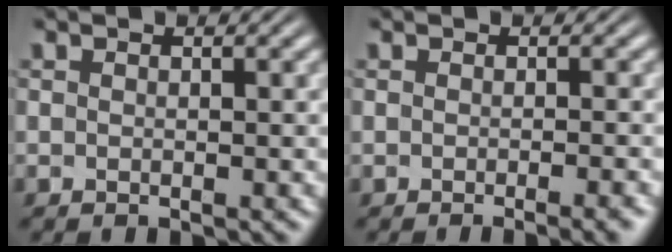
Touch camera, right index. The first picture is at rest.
{"total": 1.6, "force": [-1.1, -0.1, 1.2], "torque": [-0.007, 0.010, -0.022]}